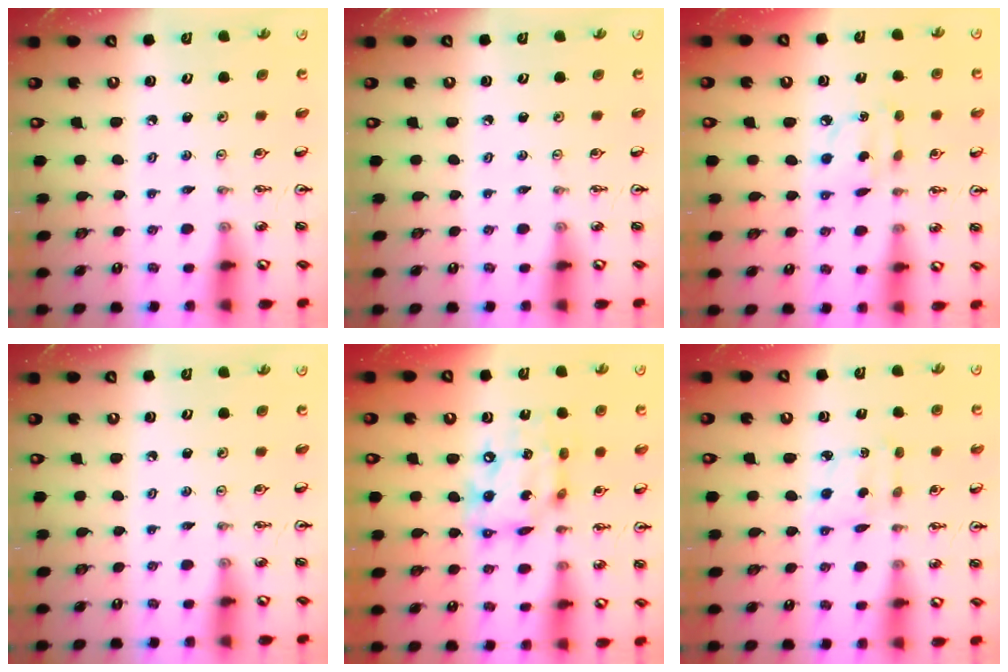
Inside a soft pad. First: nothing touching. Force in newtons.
{"total": 0.0}
{"total": 4.4, "press": 4.4, "slide": 0.1}
{"total": 0.0}
{"total": 14.0, "press": 13.9, "slide": 1.5}
{"total": 2.0, "press": 2.0, "slide": 0.2}